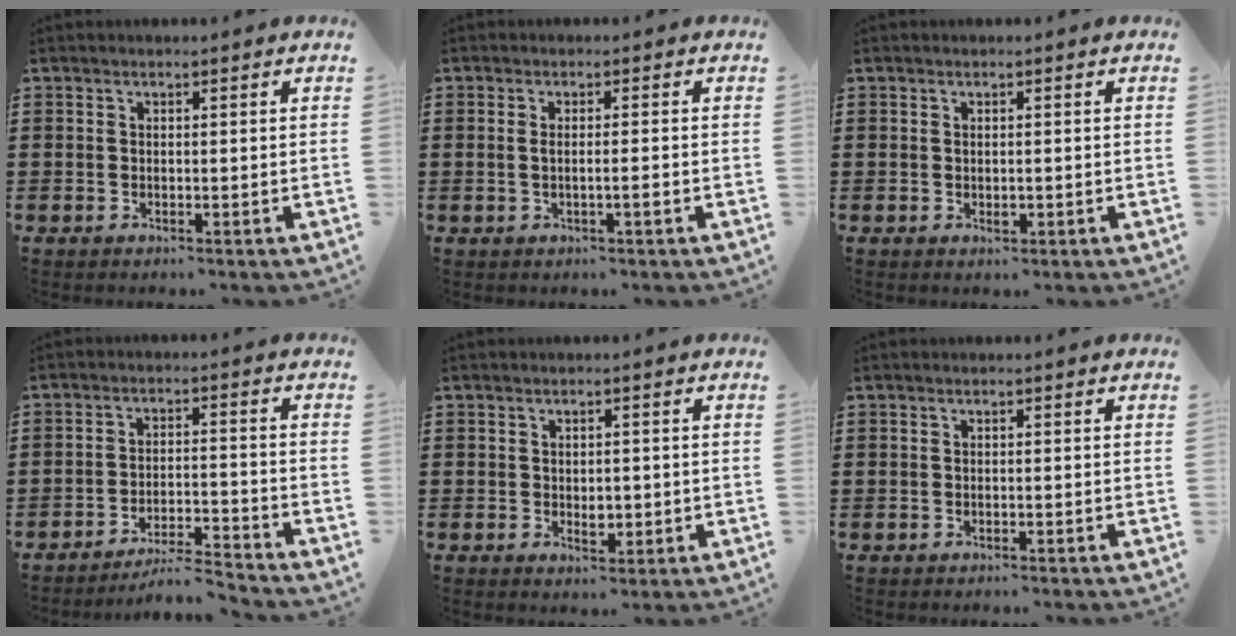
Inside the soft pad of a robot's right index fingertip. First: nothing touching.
{"total": 4.1, "force": [-0.4, 0.3, 4.1], "torque": [-0.080, -0.006, -0.013]}
{"total": 1.0, "force": [-0.1, 0.4, 0.9], "torque": [-0.017, 0.001, -0.002]}
{"total": 5.2, "force": [-5.0, -0.1, 1.5], "torque": [-0.028, -0.004, -0.099]}
{"total": 2.4, "force": [0.0, 1.7, 1.7], "torque": [-0.019, -0.001, -0.005]}
{"total": 0.0}